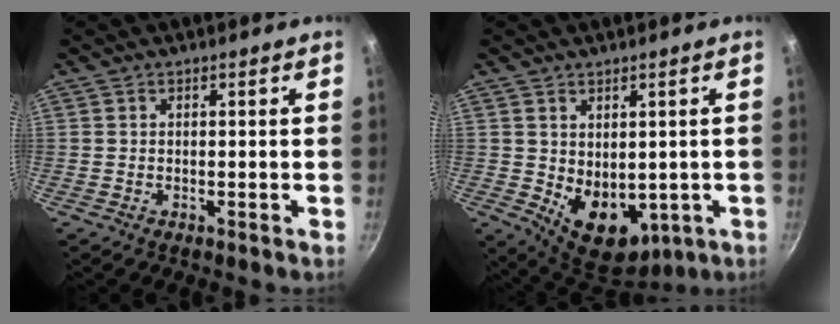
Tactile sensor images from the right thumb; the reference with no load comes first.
{"total": 10.9, "force": [-0.7, 7.6, 7.8], "torque": [-0.088, -0.021, 0.016]}